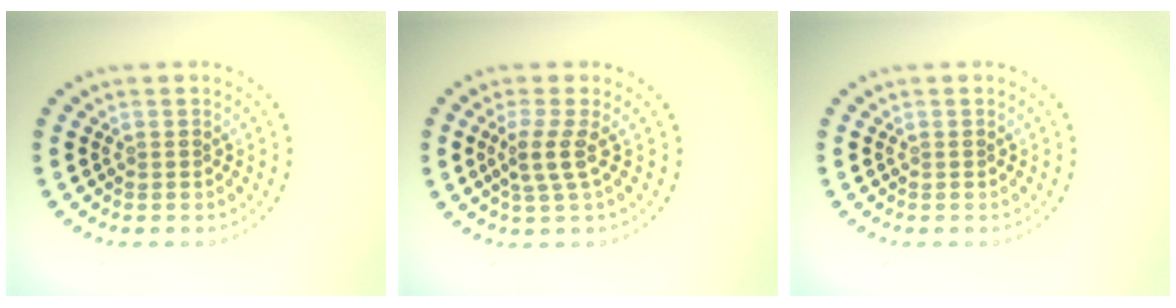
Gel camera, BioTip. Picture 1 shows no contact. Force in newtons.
{"total": 2.3, "press": 1.6, "slide": 1.6}
{"total": 0.0}